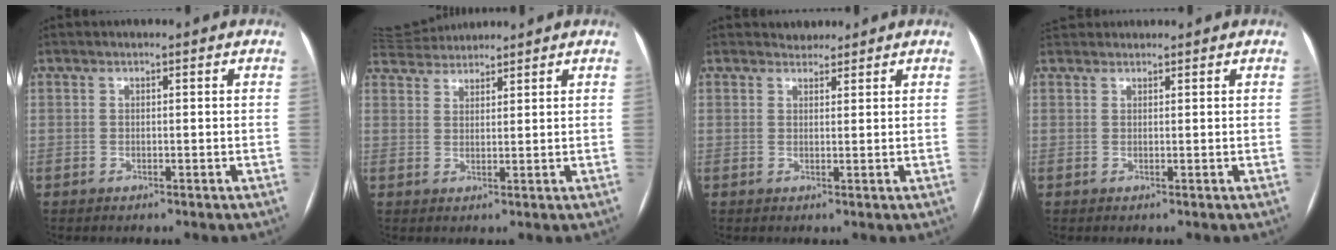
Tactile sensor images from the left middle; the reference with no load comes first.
{"total": 6.2, "force": [6.1, 0.8, 0.9], "torque": [-0.020, 0.031, 0.107]}
{"total": 1.9, "force": [1.7, 0.7, -0.3], "torque": [0.005, 0.006, 0.026]}
{"total": 3.3, "force": [3.2, 0.9, 0.3], "torque": [-0.005, 0.035, 0.057]}